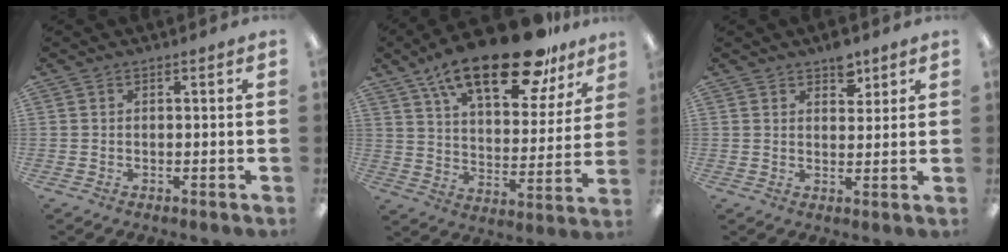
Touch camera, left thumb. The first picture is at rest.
{"total": 23.0, "force": [15.5, 8.6, 14.6], "torque": [-0.233, -0.086, 0.262]}
{"total": 5.2, "force": [3.6, 2.8, 2.5], "torque": [-0.017, -0.019, 0.058]}